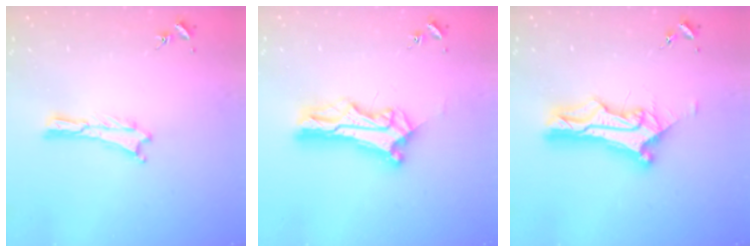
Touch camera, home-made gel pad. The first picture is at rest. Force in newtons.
{"total": 10.8, "press": 10.8, "slide": 0.8}
{"total": 10.8, "press": 10.7, "slide": 0.9}